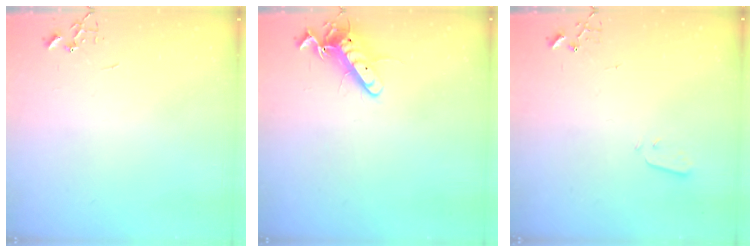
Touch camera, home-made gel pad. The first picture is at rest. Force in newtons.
{"total": 12.4, "press": 12.4, "slide": 0.9}
{"total": 2.1, "press": 2.0, "slide": 0.4}